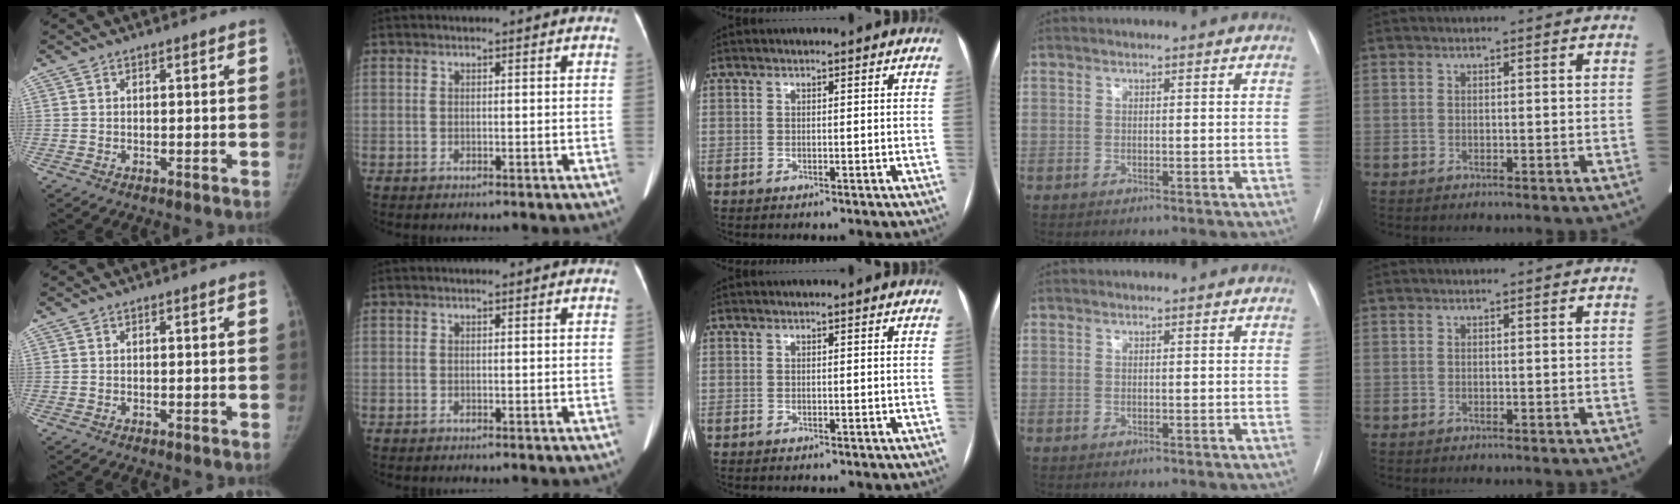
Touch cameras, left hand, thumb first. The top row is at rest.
{}